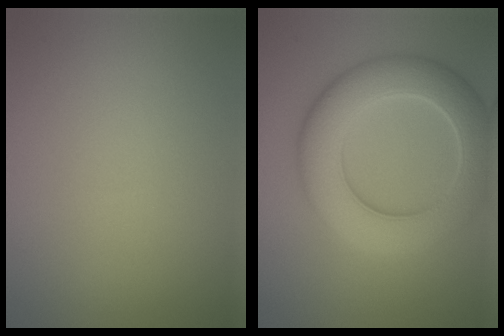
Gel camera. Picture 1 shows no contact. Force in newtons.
{"total": 8.8, "press": 8.7, "slide": 0.7}